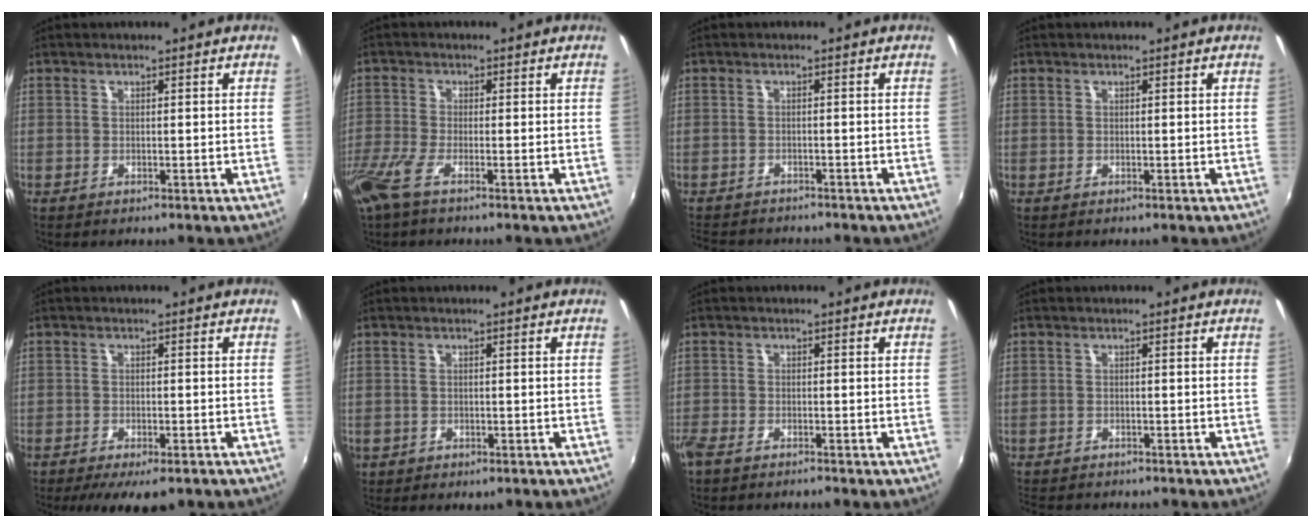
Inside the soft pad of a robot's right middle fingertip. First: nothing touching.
{"total": 6.0, "force": [-3.9, 1.1, 4.4], "torque": [-0.109, -0.021, -0.080]}
{"total": 6.4, "force": [-5.9, 1.6, 1.9], "torque": [-0.053, -0.016, -0.092]}
{"total": 0.0}
{"total": 7.7, "force": [-5.6, 2.5, 4.6], "torque": [-0.102, -0.027, -0.086]}
{"total": 2.1, "force": [-0.8, 1.7, 0.7], "torque": [-0.019, -0.005, -0.011]}
{"total": 3.4, "force": [-2.9, 0.8, 1.6], "torque": [-0.047, -0.013, -0.059]}
{"total": 3.9, "force": [-3.5, 1.0, 1.2], "torque": [-0.035, -0.018, -0.055]}